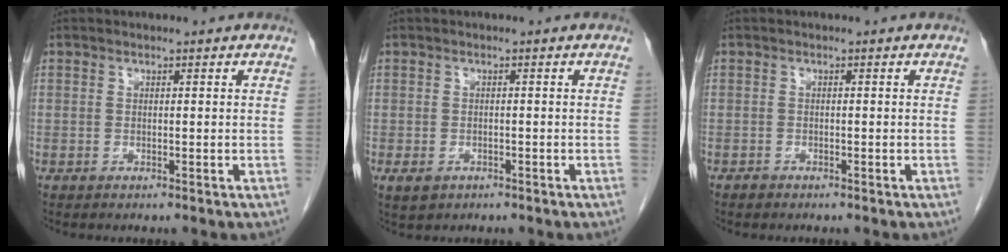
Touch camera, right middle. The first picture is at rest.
{"total": 2.7, "force": [-1.6, 1.9, 1.0], "torque": [-0.017, 0.000, -0.017]}
{"total": 0.7, "force": [-0.6, 0.4, 0.0], "torque": [-0.006, 0.001, -0.010]}